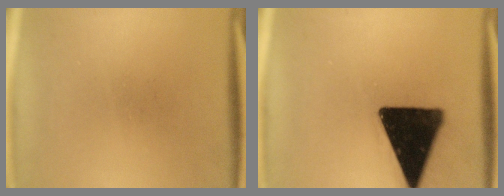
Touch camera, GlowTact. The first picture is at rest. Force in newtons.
{"total": 18.3}